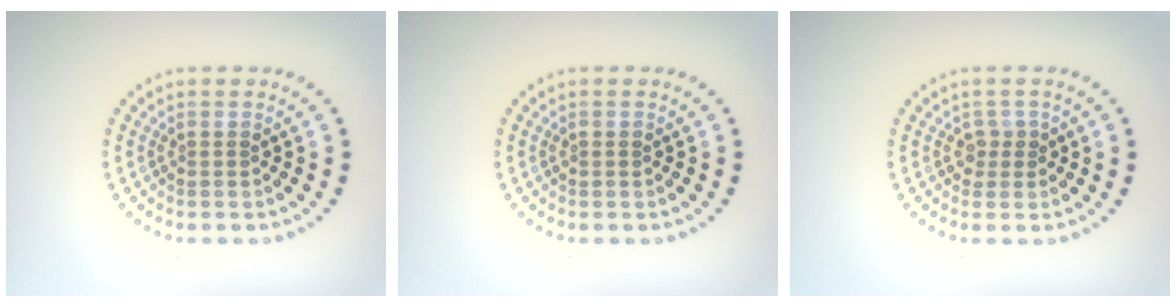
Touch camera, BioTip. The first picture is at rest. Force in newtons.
{"total": 0.6, "press": 0.6, "slide": 0.1}
{"total": 1.3, "press": 1.0, "slide": 0.9}